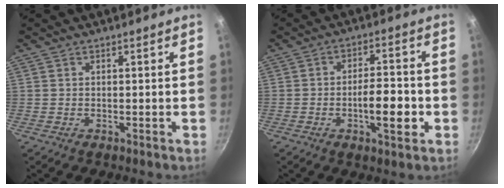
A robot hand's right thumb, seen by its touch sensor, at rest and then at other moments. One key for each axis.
{"total": 8.6, "fx": -2.4, "fy": 3.3, "fz": 7.6, "tx": -0.101, "ty": 0.020, "tz": -0.039}